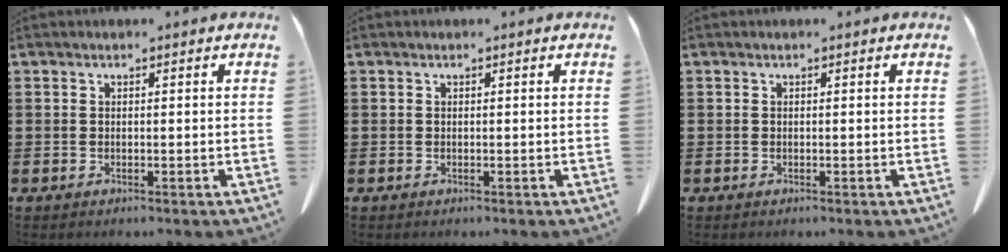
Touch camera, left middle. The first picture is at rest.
{"total": 0.0}
{"total": 0.0}